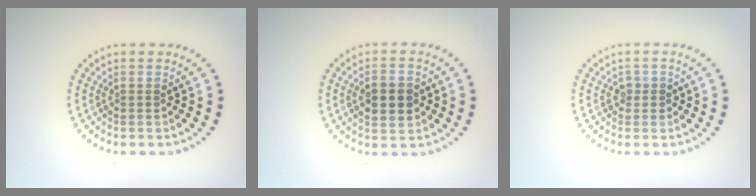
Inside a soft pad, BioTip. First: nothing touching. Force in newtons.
{"total": 3.8, "press": 3.7, "slide": 0.3}
{"total": 1.2, "press": 1.0, "slide": 0.6}